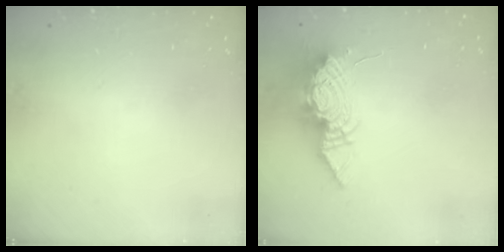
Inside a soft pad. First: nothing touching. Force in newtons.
{"total": 13.5, "press": 13.5, "slide": 1.4}